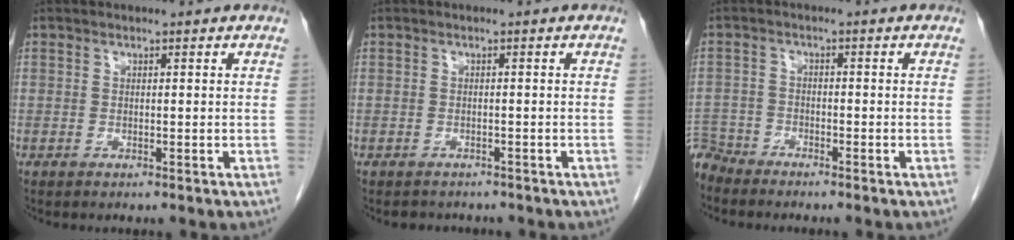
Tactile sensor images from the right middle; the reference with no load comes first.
{"total": 2.7, "force": [-2.5, 0.7, 0.6], "torque": [-0.011, -0.007, -0.035]}
{"total": 4.5, "force": [-4.4, 0.9, -0.6], "torque": [0.019, -0.007, -0.086]}